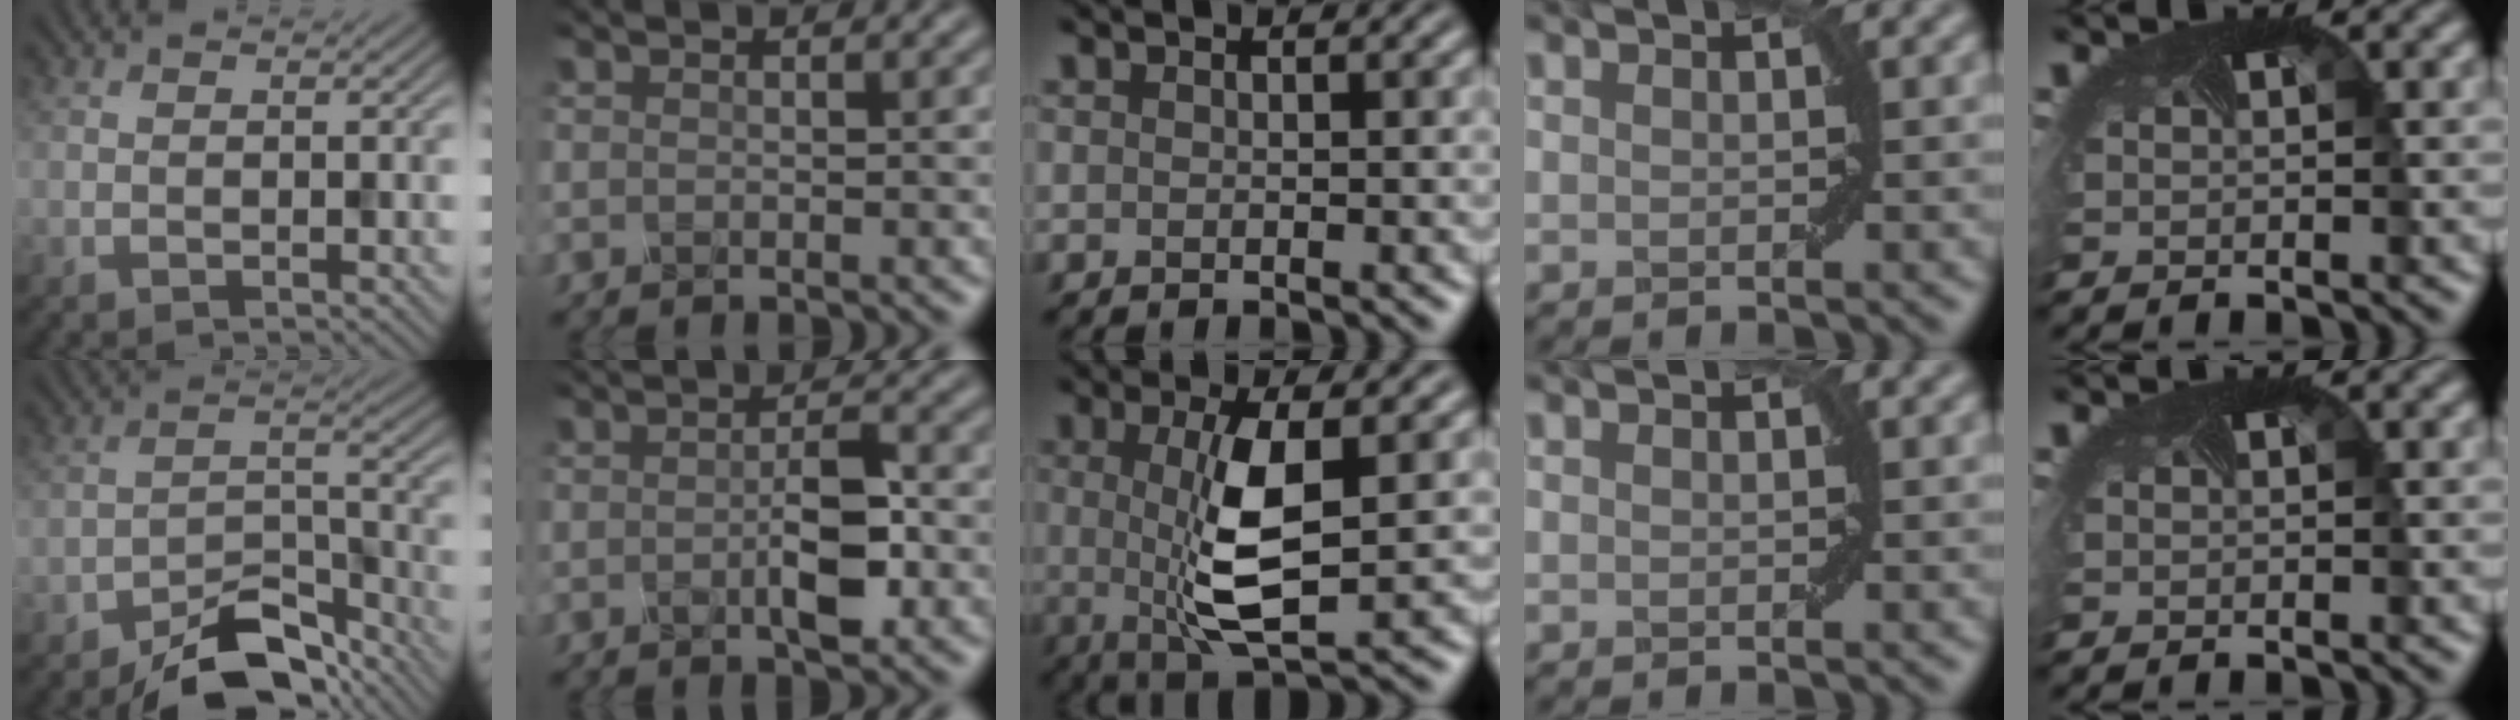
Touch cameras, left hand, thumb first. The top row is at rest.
{"thumb": {"total": 8.3, "force": [-6.6, 3.2, 3.8], "torque": [-0.050, 0.006, -0.123]}, "index": {"total": 2.7, "force": [-0.7, 0.4, 2.6], "torque": [-0.059, 0.000, -0.008]}, "middle": {"total": 6.4, "force": [0.1, 1.7, 6.1], "torque": [-0.121, -0.012, 0.006]}}